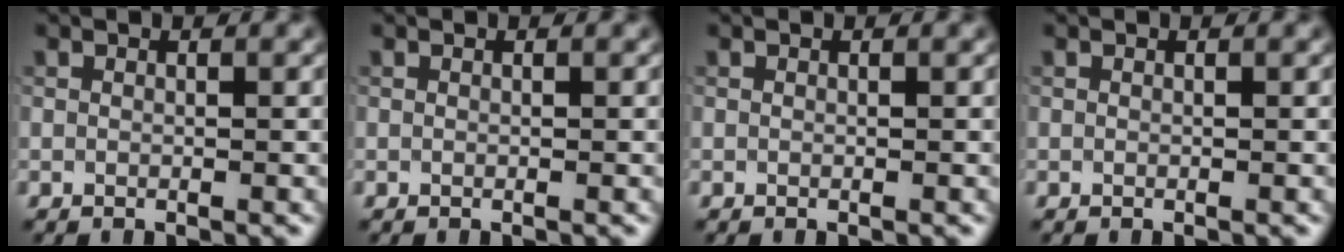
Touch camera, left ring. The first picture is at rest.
{"total": 0.0}
{"total": 0.0}
{"total": 0.0}